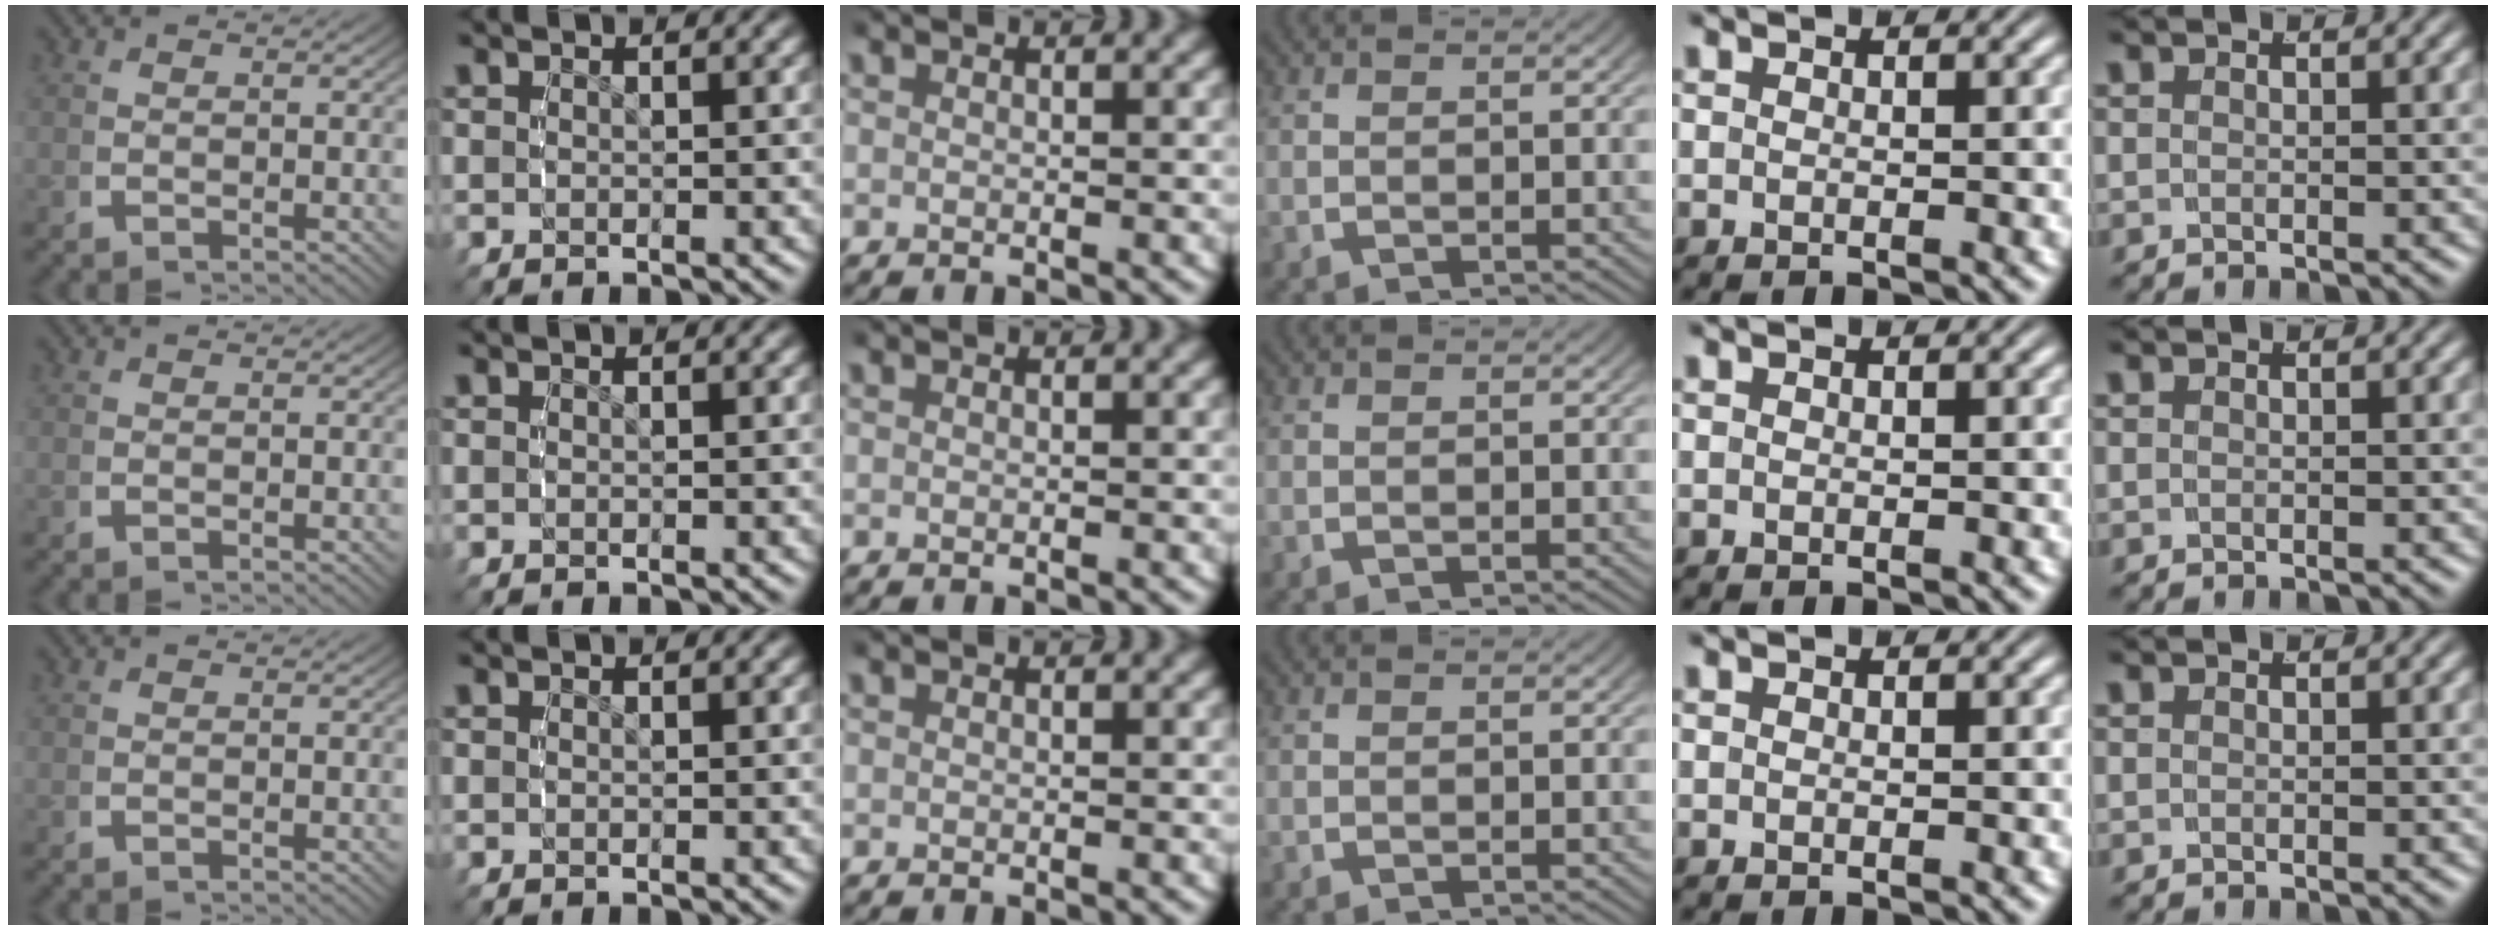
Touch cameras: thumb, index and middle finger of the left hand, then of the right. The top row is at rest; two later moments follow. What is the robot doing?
{"motion": "reach", "object": "jar lid"}